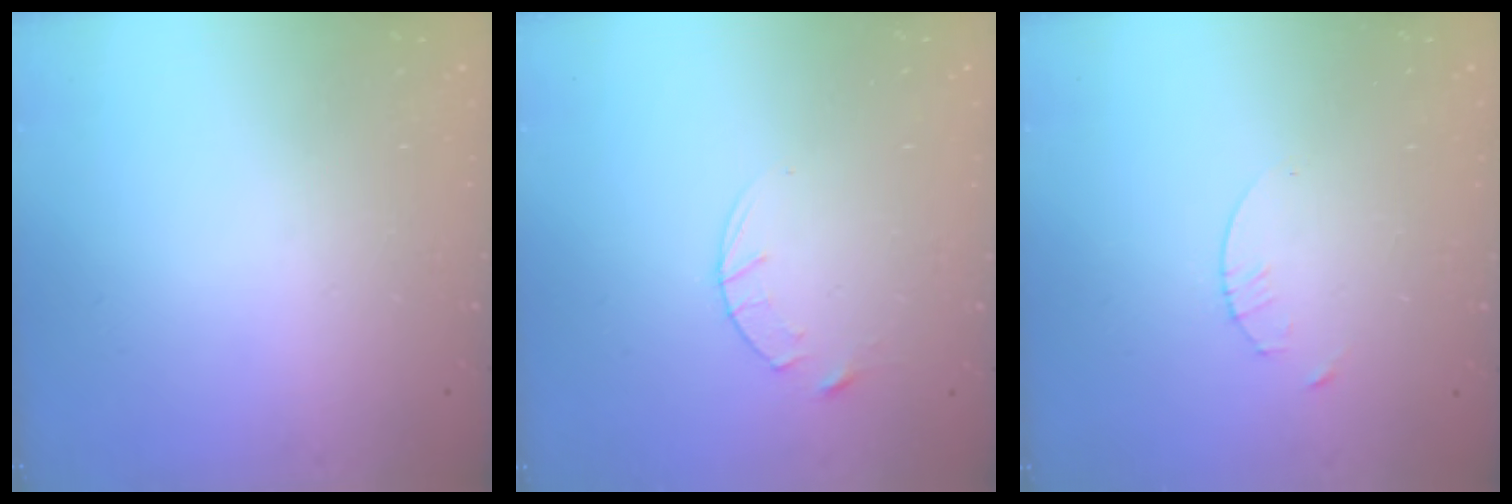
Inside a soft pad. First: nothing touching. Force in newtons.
{"total": 3.2, "press": 3.2, "slide": 0.4}
{"total": 1.7, "press": 1.6, "slide": 0.2}